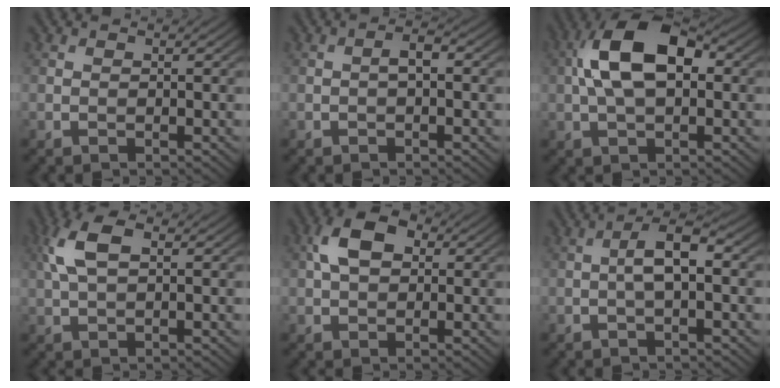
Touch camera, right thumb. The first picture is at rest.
{"total": 1.7, "force": [-0.3, 0.5, 1.6], "torque": [-0.029, 0.008, -0.008]}
{"total": 10.9, "force": [1.4, 5.6, 9.2], "torque": [-0.185, 0.021, 0.017]}
{"total": 5.7, "force": [1.6, 2.5, 4.8], "torque": [-0.119, 0.013, 0.029]}
{"total": 5.9, "force": [1.4, 3.7, 4.4], "torque": [-0.089, 0.013, 0.014]}
{"total": 4.3, "force": [-0.1, 1.3, 4.1], "torque": [-0.077, 0.016, -0.007]}